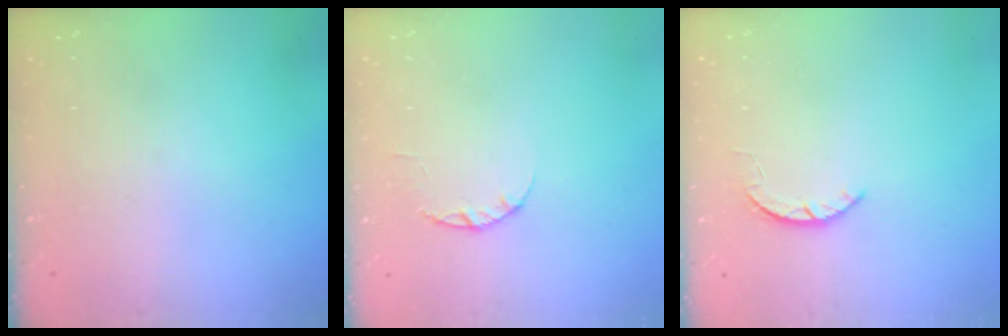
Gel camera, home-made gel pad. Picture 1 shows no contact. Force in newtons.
{"total": 2.4, "press": 2.3, "slide": 0.4}
{"total": 1.6, "press": 1.6, "slide": 0.3}